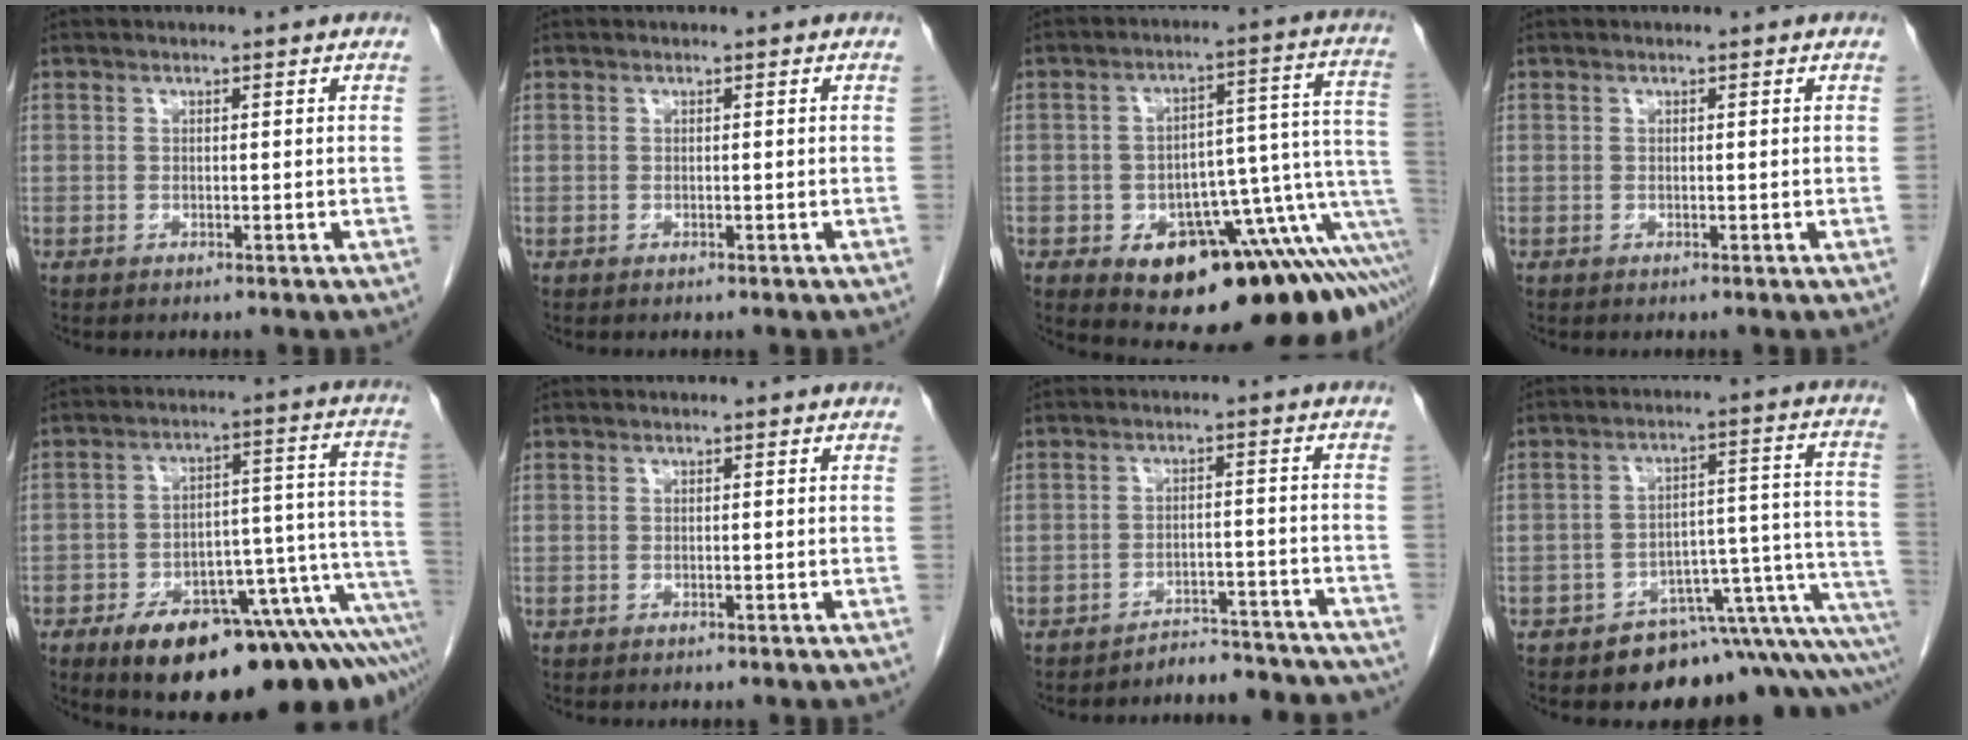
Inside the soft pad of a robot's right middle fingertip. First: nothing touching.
{"total": 0.0}
{"total": 21.8, "force": [-11.0, 8.0, 17.0], "torque": [-0.149, 0.049, -0.144]}
{"total": 0.0}
{"total": 22.5, "force": [-14.9, 5.3, 16.0], "torque": [-0.128, 0.029, -0.204]}
{"total": 0.6, "force": [-0.5, 0.2, 0.3], "torque": [-0.010, -0.001, -0.006]}
{"total": 11.6, "force": [-11.2, 2.9, 1.1], "torque": [0.009, 0.023, -0.130]}
{"total": 13.1, "force": [-9.6, 4.8, 7.5], "torque": [-0.023, 0.088, -0.117]}